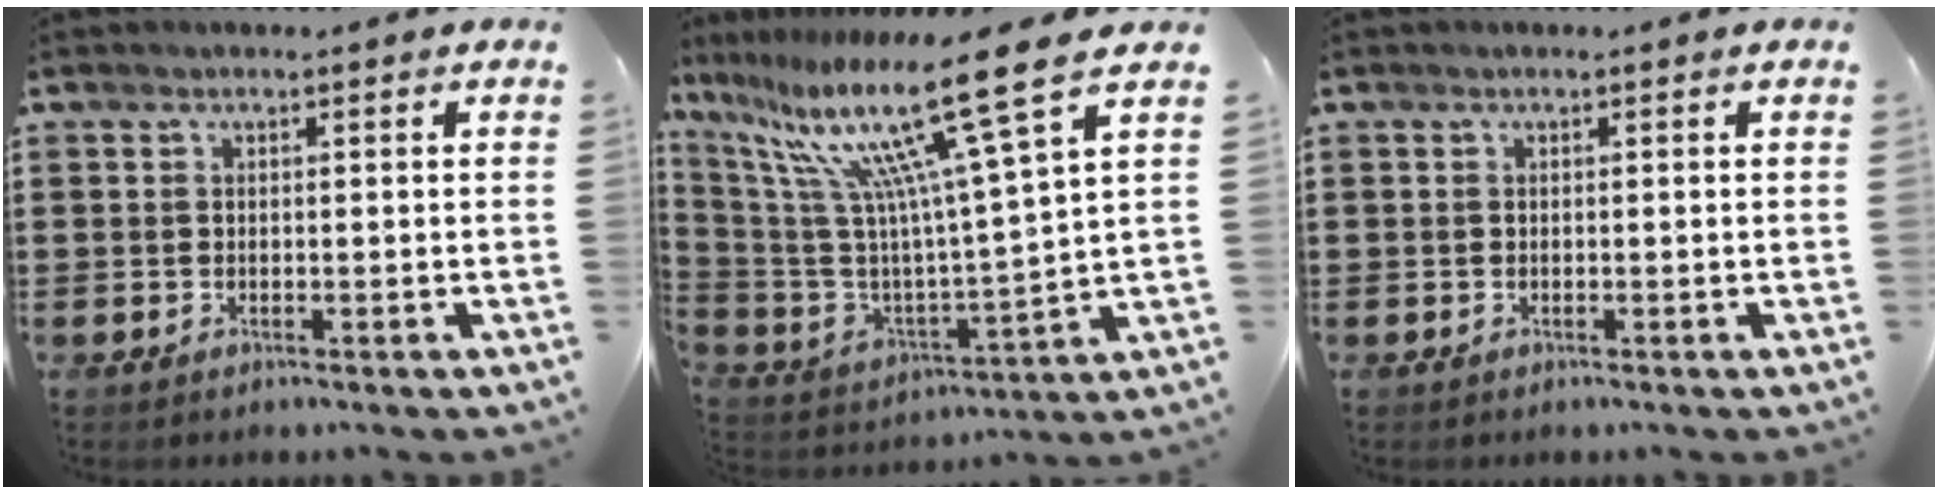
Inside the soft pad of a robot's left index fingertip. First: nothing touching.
{"total": 17.9, "force": [11.5, 1.4, 13.7], "torque": [-0.284, -0.069, 0.176]}
{"total": 0.0}